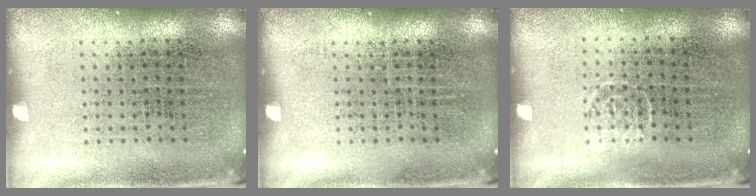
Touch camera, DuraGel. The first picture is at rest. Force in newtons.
{"total": 0.0}
{"total": 0.7, "press": 0.5, "slide": 0.5}